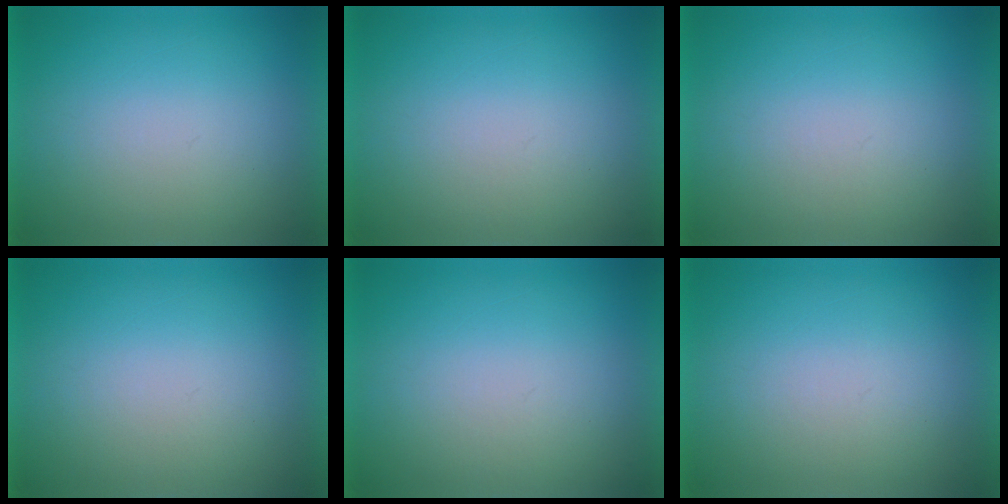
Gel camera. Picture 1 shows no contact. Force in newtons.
{"total": 1.1}
{"total": 1.1}
{"total": 1.0}
{"total": 1.1}
{"total": 1.2}